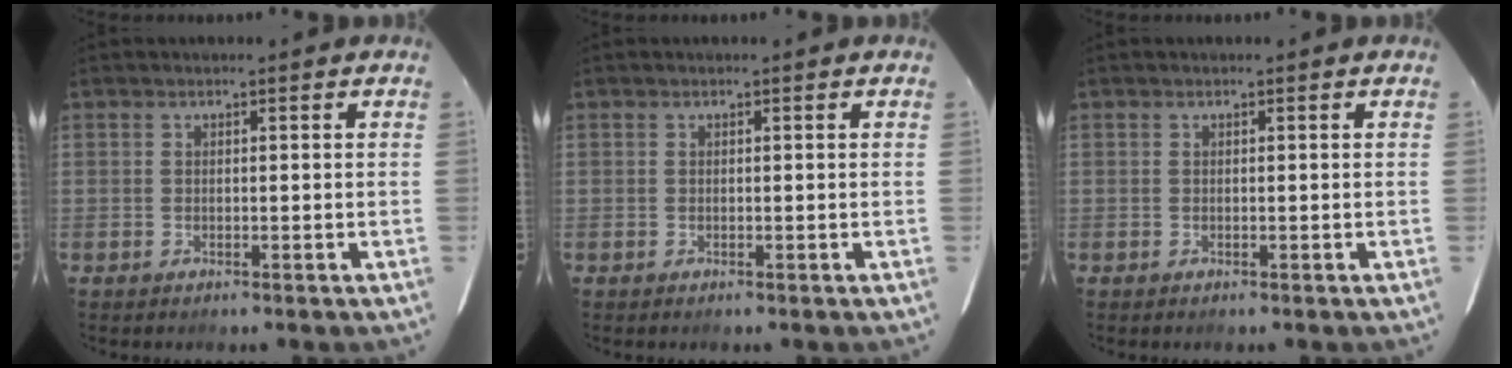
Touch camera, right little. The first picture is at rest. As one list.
[{"total": 0.0}, {"total": 0.0}]